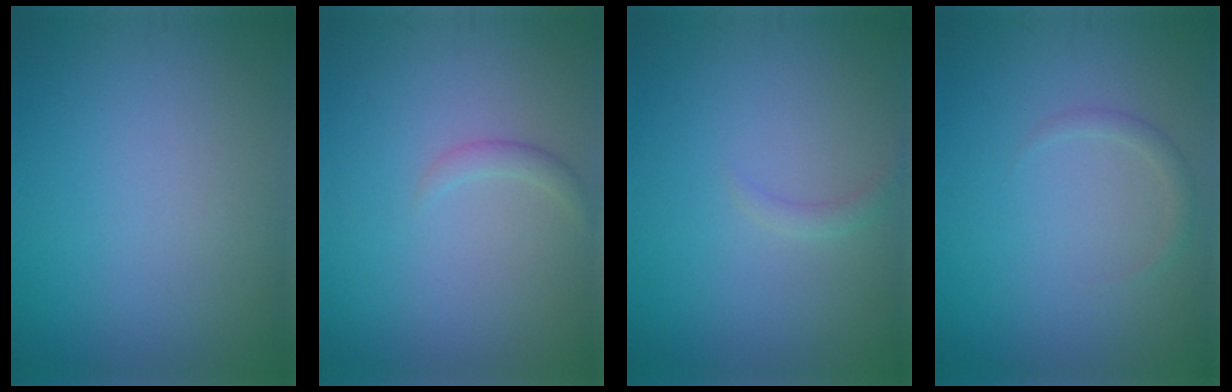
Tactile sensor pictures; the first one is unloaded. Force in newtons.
{"total": 1.1, "press": 1.1, "slide": 0.1}
{"total": 0.9, "press": 0.9, "slide": 0.1}
{"total": 1.0, "press": 1.0, "slide": 0.1}